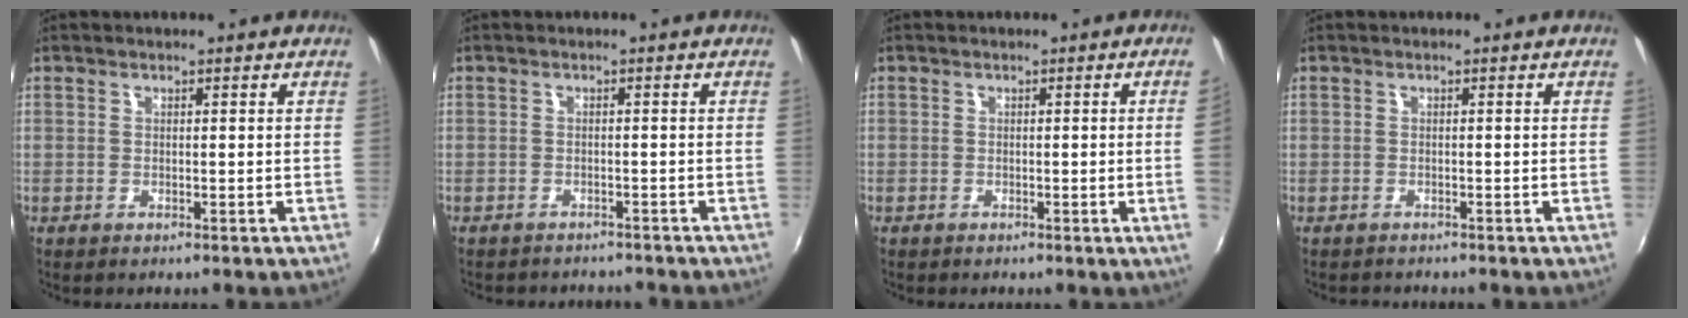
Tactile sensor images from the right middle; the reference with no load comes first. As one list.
[{"total": 5.4, "force": [-5.0, 1.7, 1.4], "torque": [-0.038, -0.015, -0.071]}, {"total": 2.7, "force": [-0.1, -1.7, 2.1], "torque": [-0.030, -0.015, 0.005]}, {"total": 1.5, "force": [-1.4, 0.5, 0.0], "torque": [-0.006, -0.006, -0.021]}]